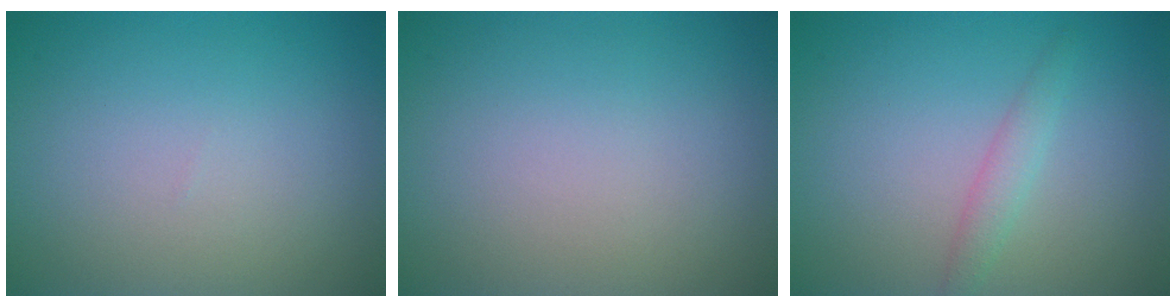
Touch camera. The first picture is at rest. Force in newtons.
{"total": 0.0}
{"total": 1.6, "press": 1.6, "slide": 0.0}